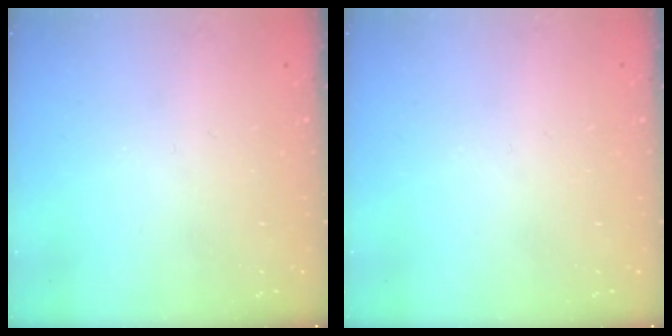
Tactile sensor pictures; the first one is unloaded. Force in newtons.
{"total": 0.0}